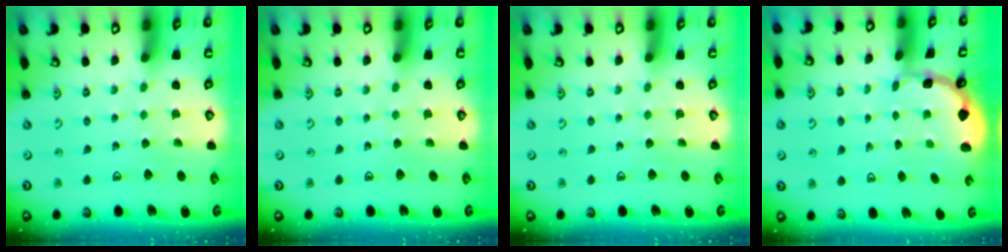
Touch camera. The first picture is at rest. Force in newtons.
{"total": 0.0}
{"total": 0.0}
{"total": 1.6, "press": 1.6, "slide": 0.1}